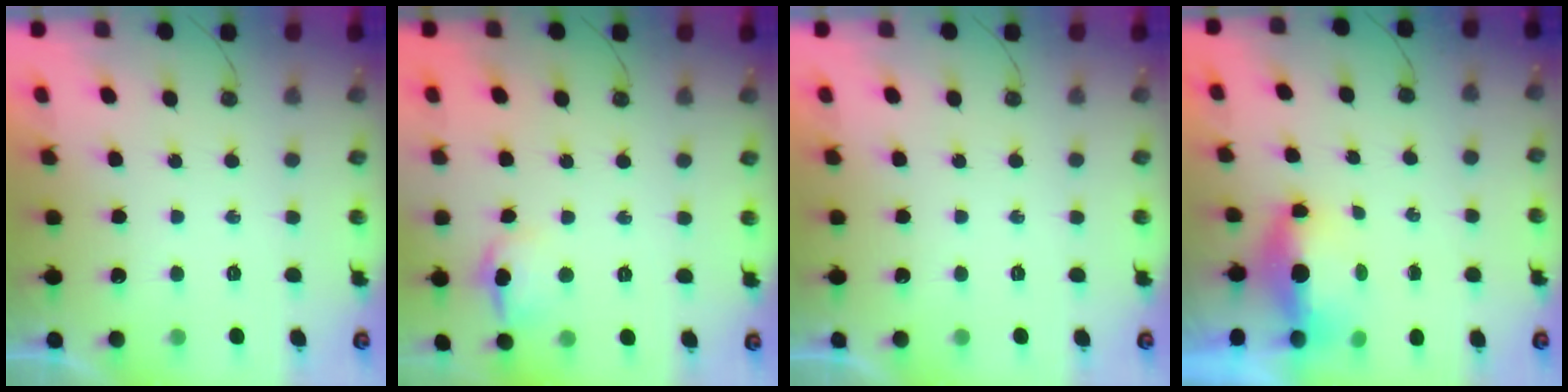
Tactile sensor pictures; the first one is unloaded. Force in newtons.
{"total": 8.0, "press": 7.9, "slide": 1.4}
{"total": 0.0}
{"total": 9.1, "press": 6.1, "slide": 6.7}